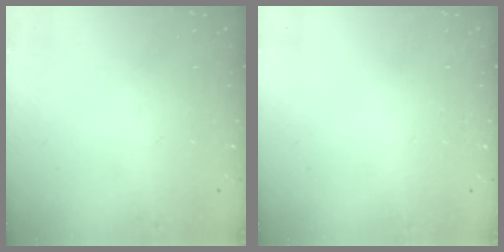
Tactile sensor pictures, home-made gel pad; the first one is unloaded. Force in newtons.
{"total": 2.6, "press": 2.6, "slide": 0.2}